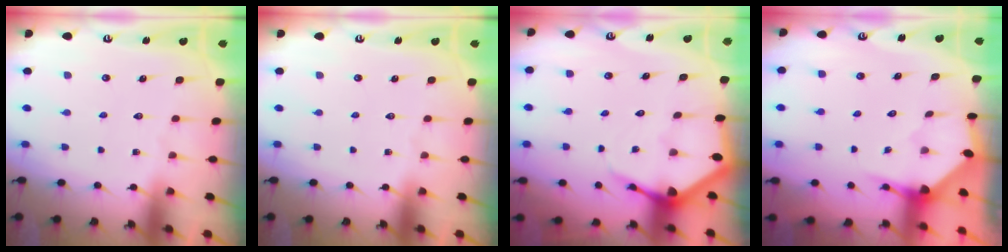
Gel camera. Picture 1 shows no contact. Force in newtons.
{"total": 0.0}
{"total": 5.1, "press": 5.0, "slide": 0.7}
{"total": 3.3, "press": 3.3, "slide": 0.3}